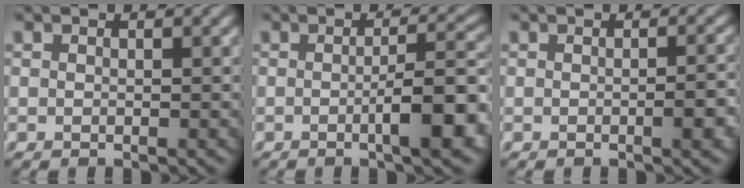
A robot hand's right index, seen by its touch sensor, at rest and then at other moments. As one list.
[{"total": 5.9, "force": [-1.5, 1.2, 5.6], "torque": [-0.080, 0.007, -0.024]}, {"total": 2.0, "force": [-0.5, 0.4, 1.9], "torque": [-0.025, 0.001, -0.008]}]